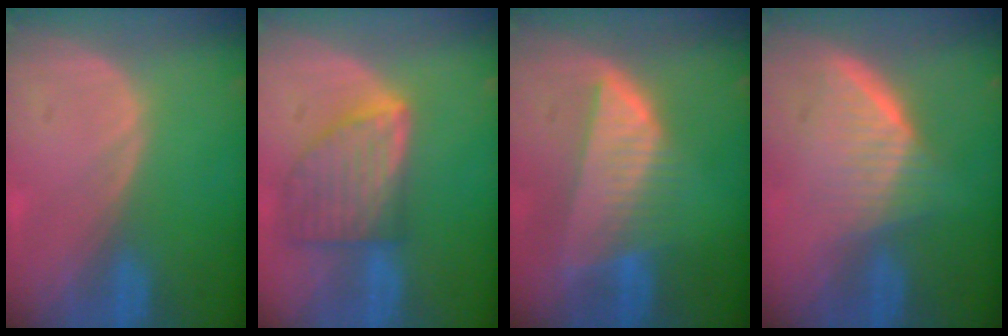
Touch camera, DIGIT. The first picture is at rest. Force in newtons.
{"total": 8.3, "press": 7.5, "slide": 3.5}
{"total": 8.2, "press": 7.2, "slide": 3.8}
{"total": 6.5, "press": 6.0, "slide": 2.6}